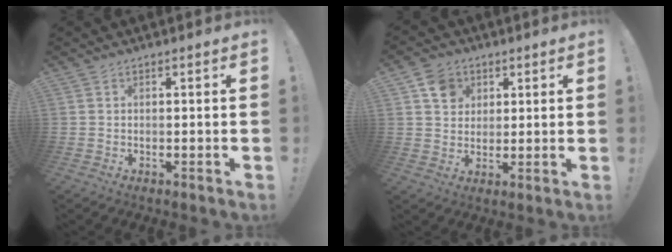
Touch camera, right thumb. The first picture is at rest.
{"total": 7.8, "force": [3.5, 6.7, 2.1], "torque": [-0.024, -0.015, 0.070]}